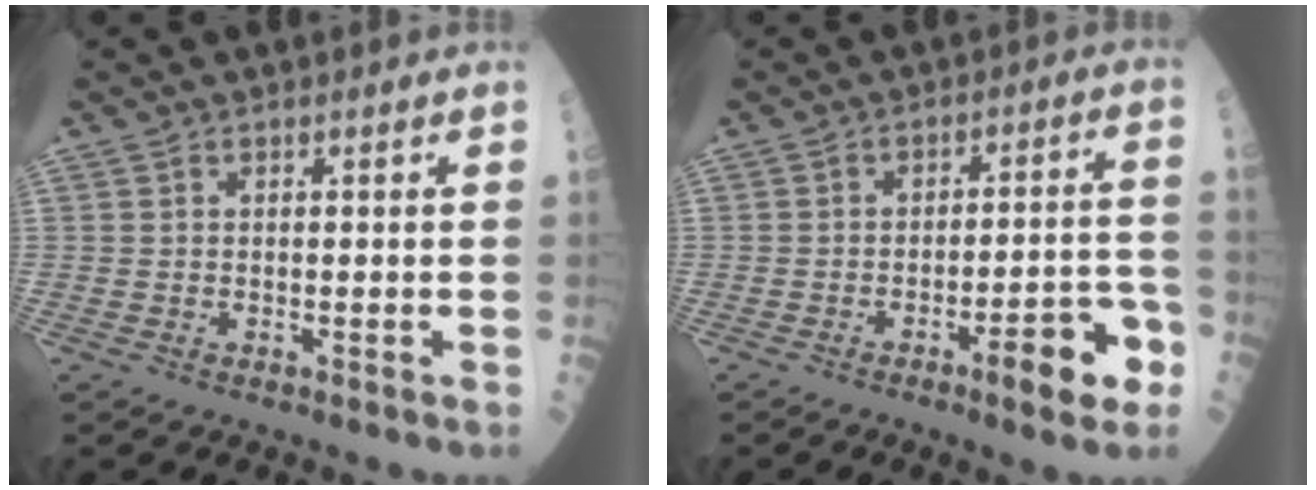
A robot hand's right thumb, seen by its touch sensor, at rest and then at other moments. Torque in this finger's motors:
{"motor_torque": [1.31, 0.78, 0.81, -0.38, 0.04]}